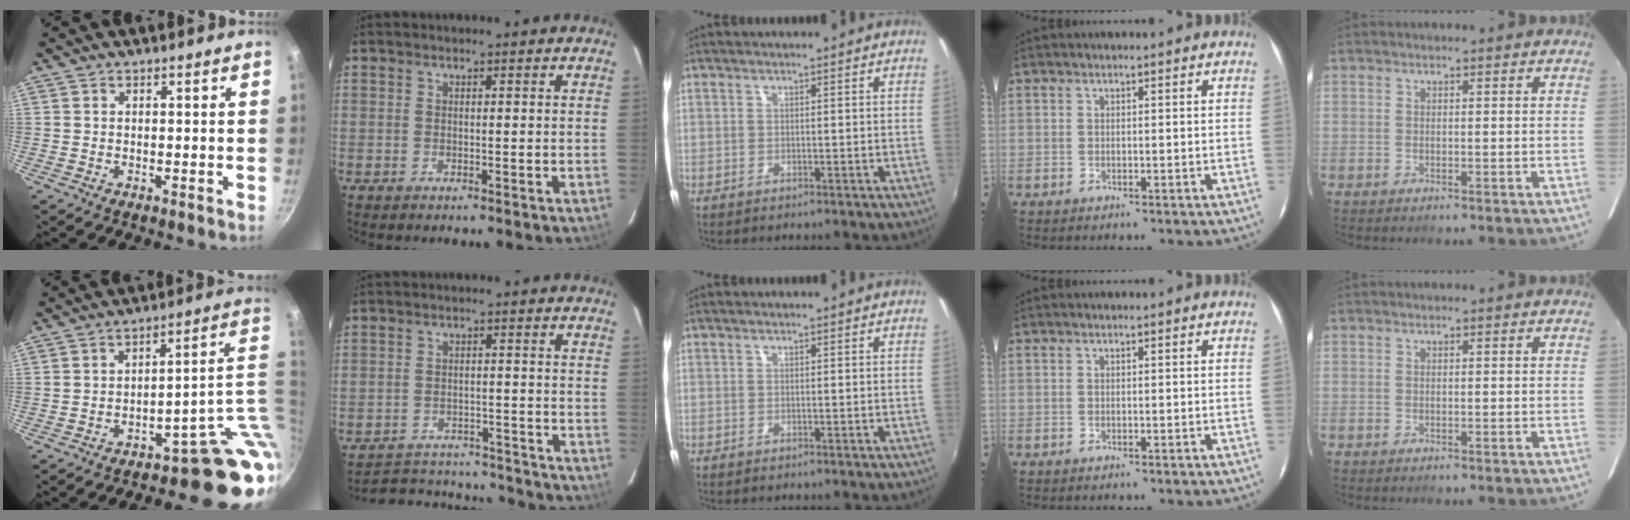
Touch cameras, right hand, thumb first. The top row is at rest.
{"thumb": {"total": 12.5, "force": [-2.8, 4.8, 11.2], "torque": [-0.071, 0.035, -0.040]}, "index": {"total": 16.2, "force": [-14.5, 5.9, 3.9], "torque": [-0.089, 0.035, -0.175]}}